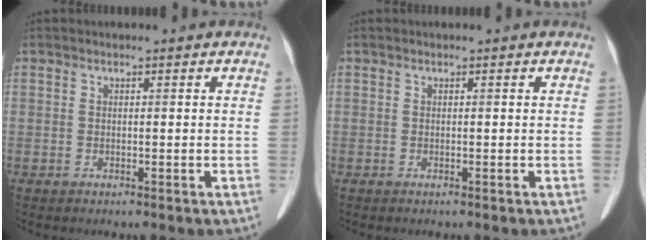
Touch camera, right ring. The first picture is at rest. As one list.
[{"total": 0.0}]